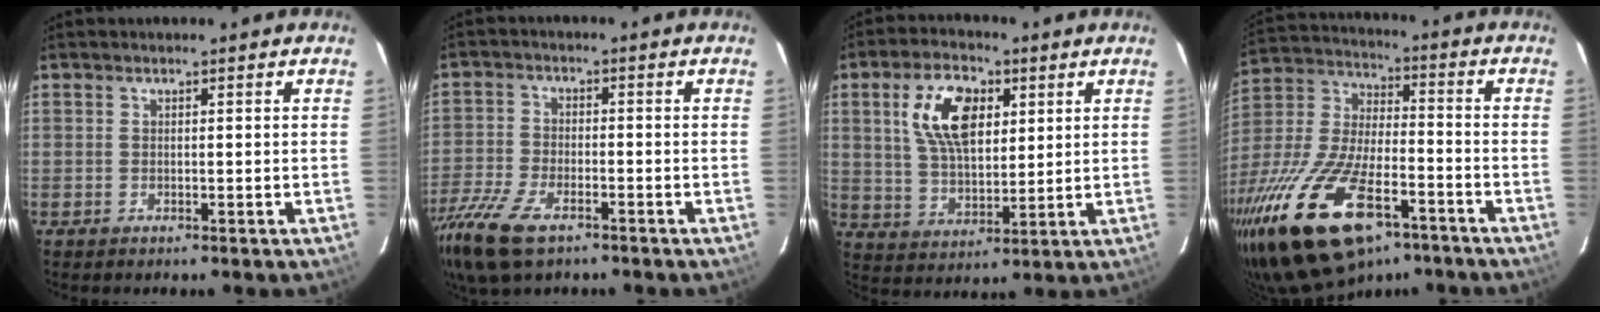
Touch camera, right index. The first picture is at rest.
{"total": 14.4, "force": [-9.5, 6.1, 8.8], "torque": [-0.220, -0.040, -0.188]}
{"total": 12.4, "force": [4.2, 6.7, 9.5], "torque": [-0.178, 0.019, 0.083]}
{"total": 27.8, "force": [-16.1, 11.8, 19.4], "torque": [-0.401, -0.038, -0.274]}